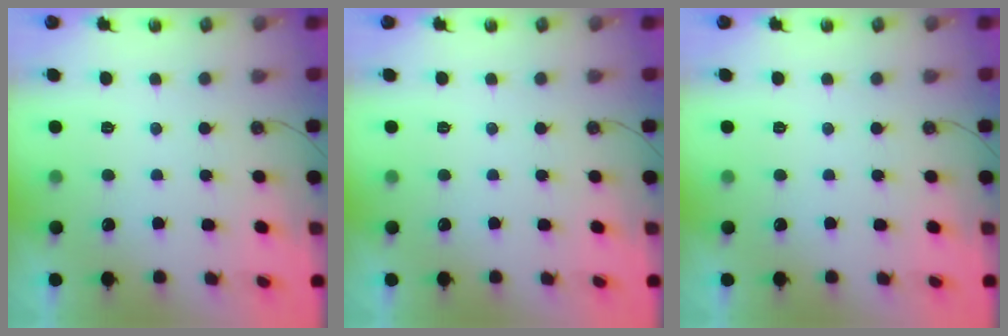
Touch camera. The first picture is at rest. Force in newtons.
{"total": 0.0}
{"total": 0.0}